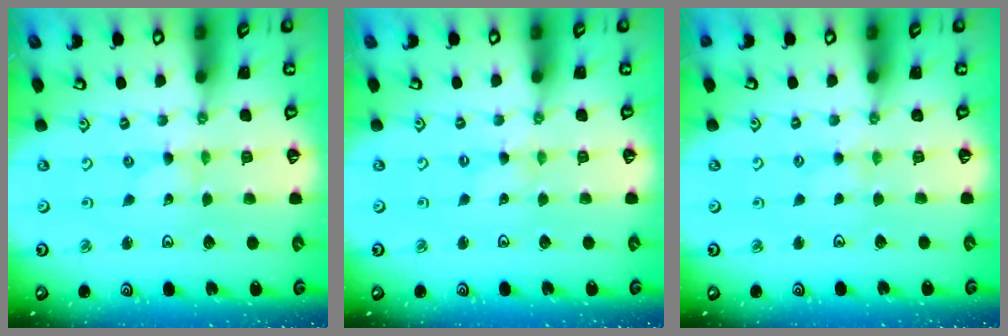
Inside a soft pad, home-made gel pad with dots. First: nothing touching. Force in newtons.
{"total": 0.0}
{"total": 1.7, "press": 1.6, "slide": 0.3}